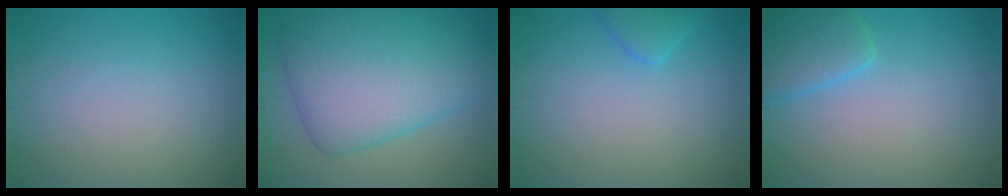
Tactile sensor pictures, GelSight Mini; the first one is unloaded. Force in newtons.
{"total": 10.2, "press": 10.1, "slide": 0.3}
{"total": 1.8, "press": 1.8, "slide": 0.1}
{"total": 3.5, "press": 3.5, "slide": 0.2}